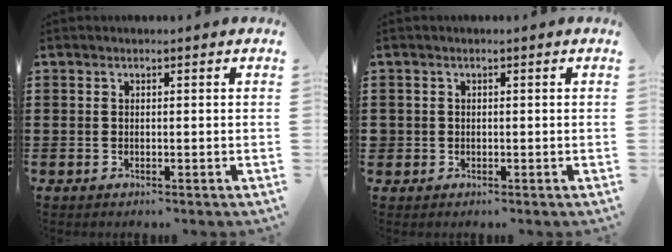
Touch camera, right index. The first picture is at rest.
{"total": 1.0, "force": [-0.2, 0.9, 0.1], "torque": [-0.004, 0.004, -0.007]}